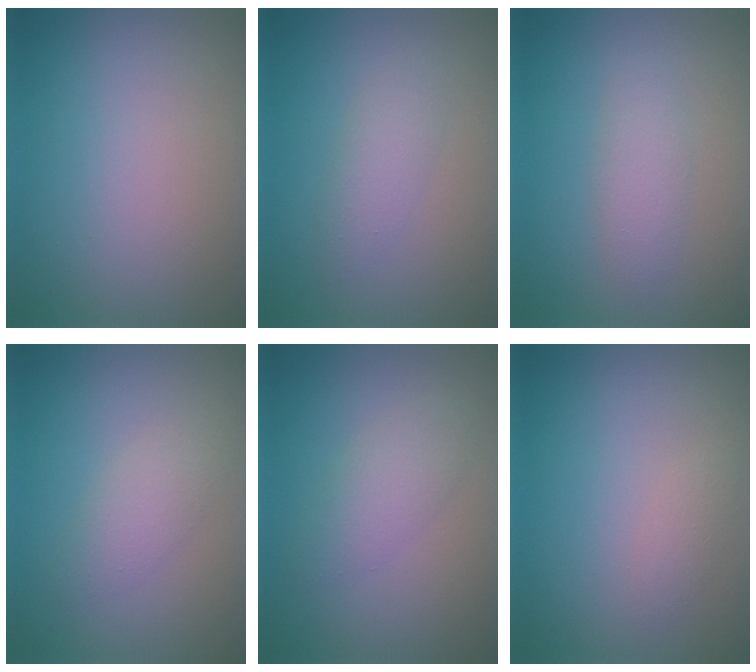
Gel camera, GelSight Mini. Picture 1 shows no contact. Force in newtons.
{"total": 2.0, "press": 2.0, "slide": 0.2}
{"total": 2.0, "press": 2.0, "slide": 0.1}
{"total": 2.2, "press": 2.2, "slide": 0.0}
{"total": 2.5, "press": 2.5, "slide": 0.1}
{"total": 1.0, "press": 1.0, "slide": 0.0}